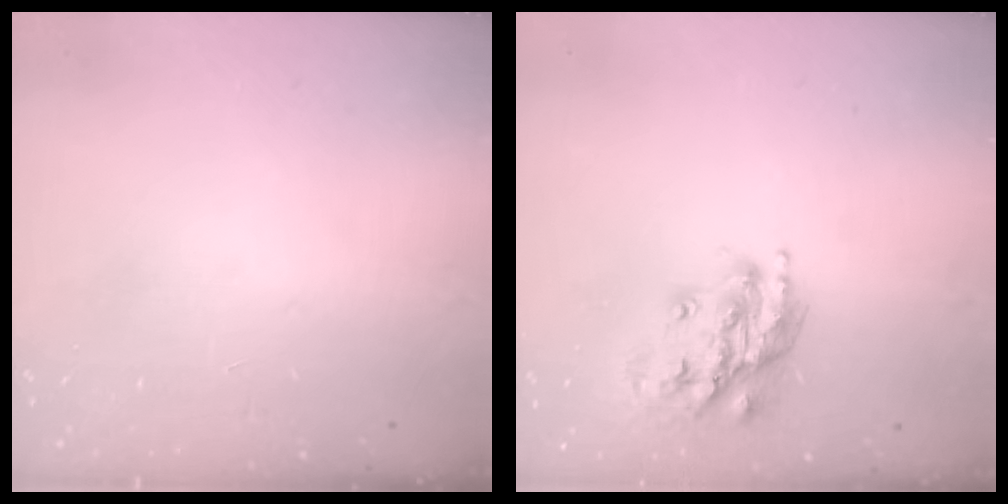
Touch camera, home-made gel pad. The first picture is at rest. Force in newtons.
{"total": 17.5, "press": 17.4, "slide": 1.4}